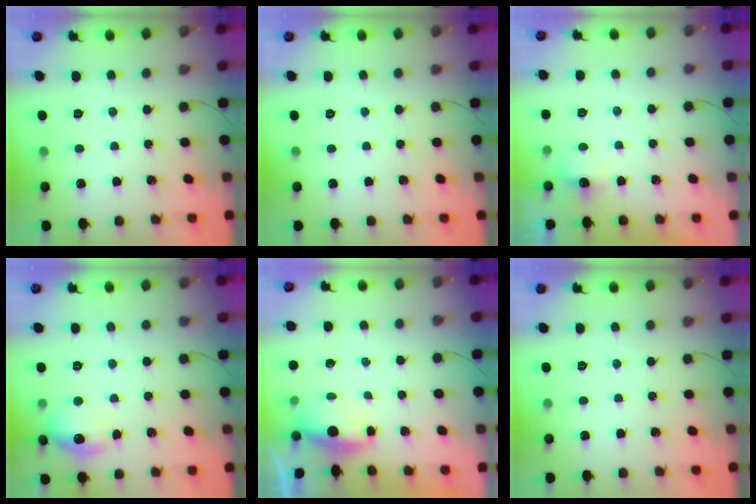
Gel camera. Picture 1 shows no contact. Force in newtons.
{"total": 0.0}
{"total": 2.3, "press": 2.2, "slide": 0.7}
{"total": 10.6, "press": 10.6, "slide": 0.8}
{"total": 3.5, "press": 3.3, "slide": 0.9}
{"total": 0.0}